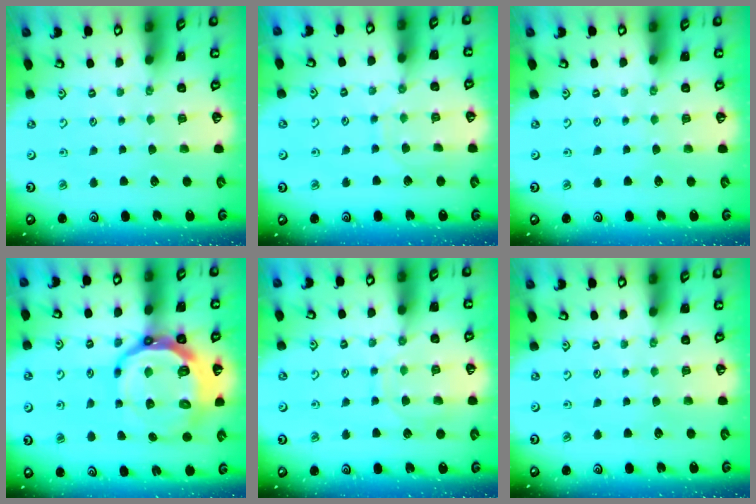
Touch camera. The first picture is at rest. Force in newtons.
{"total": 5.7, "press": 5.7, "slide": 0.4}
{"total": 0.0}
{"total": 18.2, "press": 17.8, "slide": 3.8}
{"total": 9.9, "press": 9.9, "slide": 0.8}
{"total": 0.0}